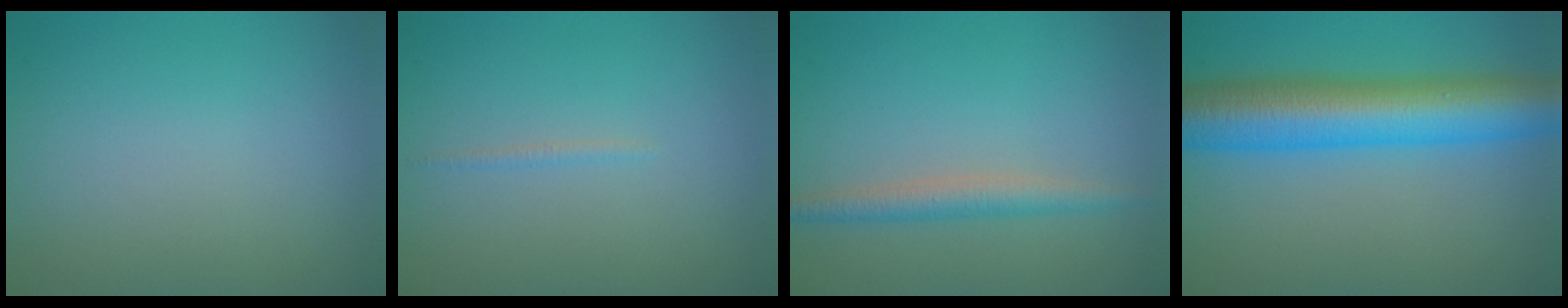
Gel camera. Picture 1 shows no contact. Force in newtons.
{"total": 0.6, "press": 0.6, "slide": 0.1}
{"total": 2.5, "press": 2.5, "slide": 0.1}
{"total": 10.5, "press": 10.4, "slide": 0.2}